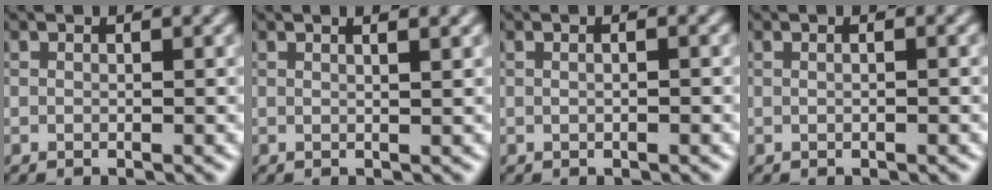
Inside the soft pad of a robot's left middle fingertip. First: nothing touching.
{"total": 2.1, "force": [1.1, 0.9, 1.6], "torque": [-0.008, 0.006, -0.005]}
{"total": 2.4, "force": [0.7, 1.3, 1.9], "torque": [-0.013, 0.022, -0.017]}
{"total": 1.7, "force": [0.5, 0.9, 1.4], "torque": [-0.010, 0.010, -0.012]}